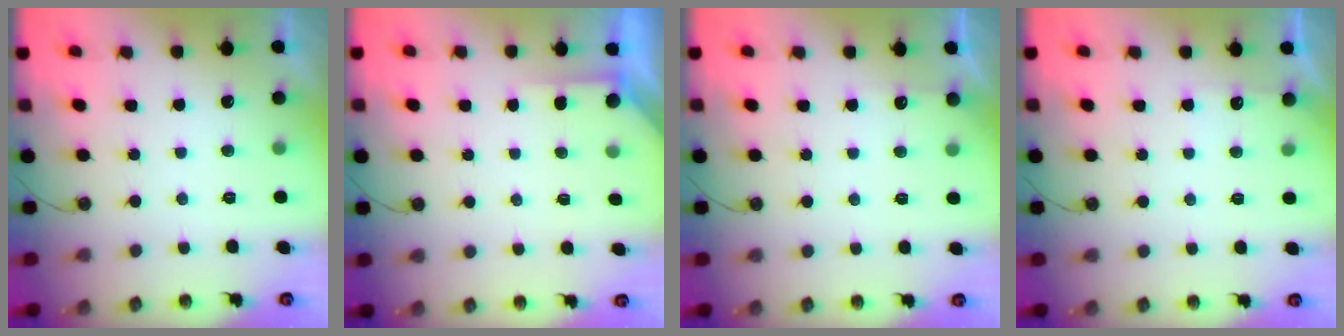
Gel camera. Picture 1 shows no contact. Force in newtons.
{"total": 1.8, "press": 1.8, "slide": 0.3}
{"total": 3.0, "press": 2.9, "slide": 0.4}
{"total": 3.8, "press": 3.8, "slide": 0.3}